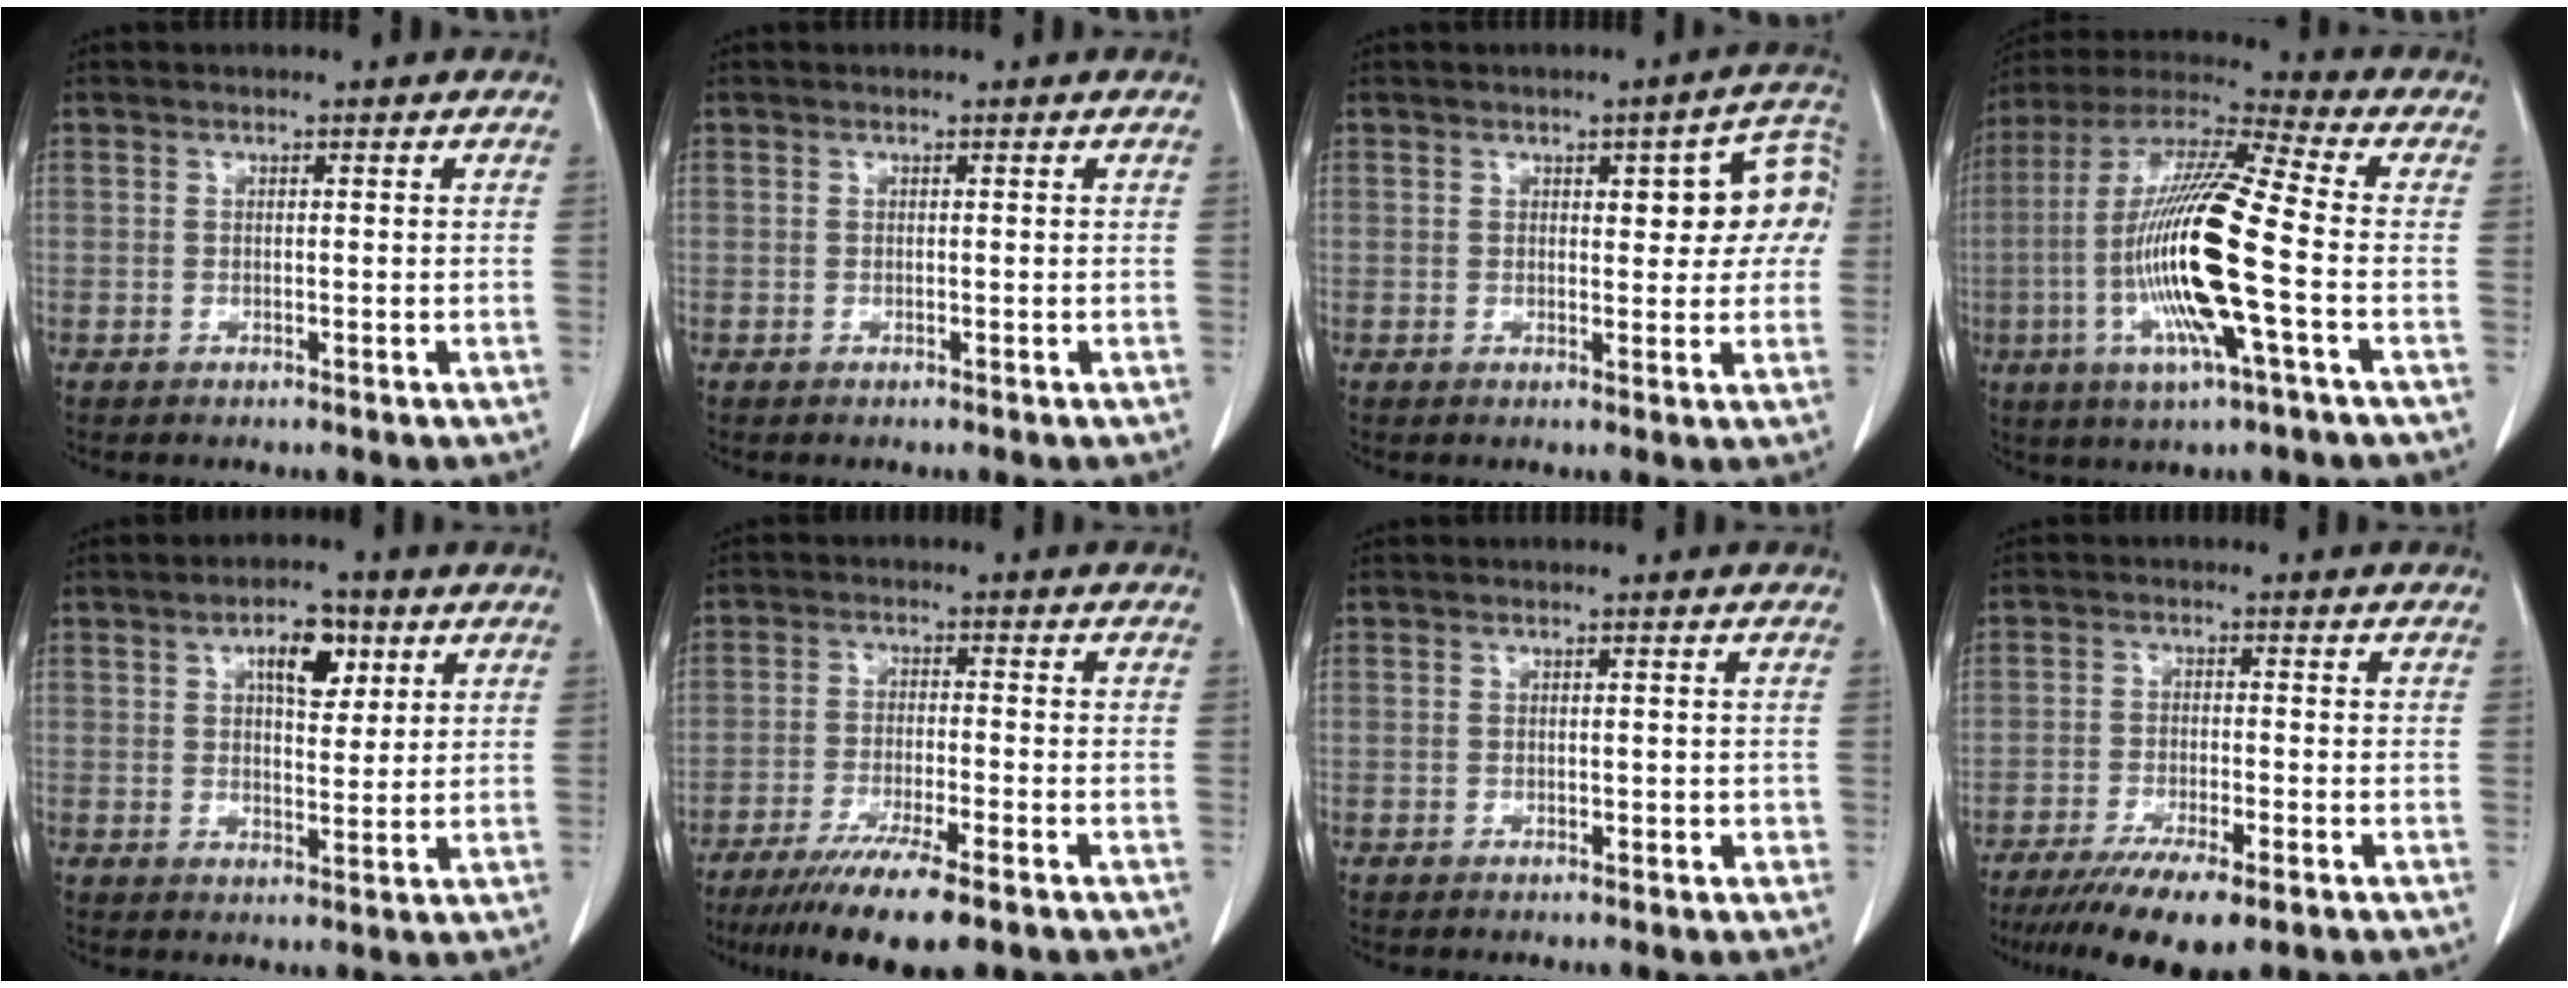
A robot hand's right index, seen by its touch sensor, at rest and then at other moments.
{"total": 0.0}
{"total": 8.3, "force": [1.9, 3.0, 7.5], "torque": [-0.079, 0.027, 0.019]}
{"total": 18.1, "force": [-3.7, 1.0, 17.7], "torque": [-0.363, -0.009, -0.078]}
{"total": 6.3, "force": [2.8, 2.8, 4.9], "torque": [-0.079, 0.008, 0.044]}
{"total": 10.7, "force": [-7.6, 0.9, 7.5], "torque": [-0.121, -0.025, -0.119]}
{"total": 1.1, "force": [-0.2, 0.8, 0.7], "torque": [-0.007, 0.008, 0.000]}
{"total": 9.4, "force": [-6.5, 2.0, 6.5], "torque": [-0.104, -0.019, -0.102]}